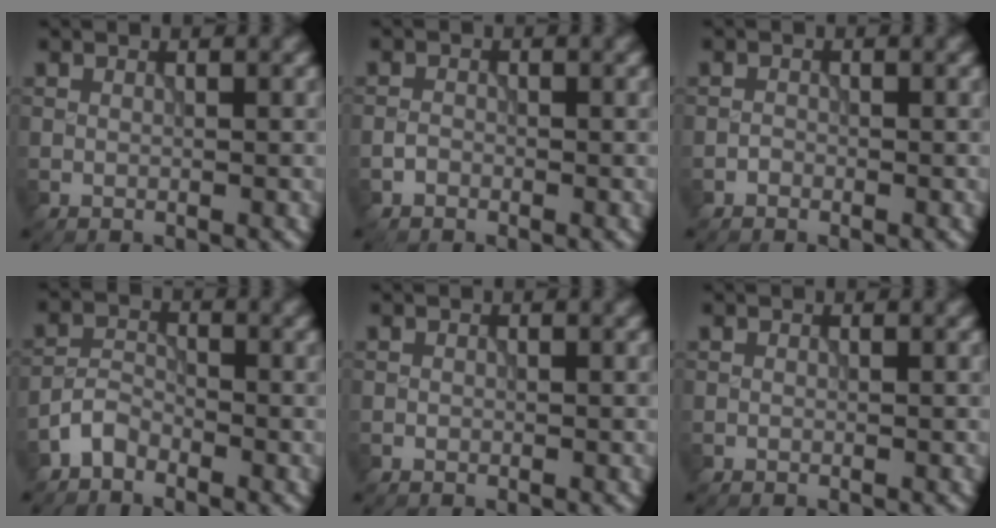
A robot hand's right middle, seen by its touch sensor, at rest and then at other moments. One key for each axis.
{"total": 0.7, "fx": -0.4, "fy": 0.5, "fz": 0.3, "tx": -0.004, "ty": 0.001, "tz": -0.011}
{"total": 0.6, "fx": -0.4, "fy": 0.3, "fz": 0.1, "tx": 0.001, "ty": -0.001, "tz": -0.010}
{"total": 2.1, "fx": -1.8, "fy": 0.9, "fz": 0.6, "tx": -0.008, "ty": 0.009, "tz": -0.043}
{"total": 0.0}
{"total": 0.0}